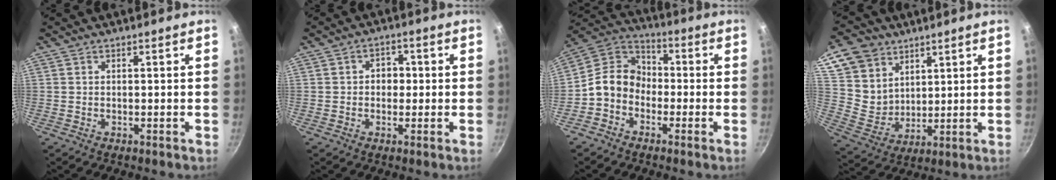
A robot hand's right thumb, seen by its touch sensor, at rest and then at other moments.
{"total": 3.8, "force": [0.1, 3.1, 2.2], "torque": [-0.007, 0.008, -0.002]}
{"total": 9.9, "force": [-2.8, 8.0, 5.1], "torque": [-0.054, 0.047, -0.081]}
{"total": 12.9, "force": [7.2, 9.7, 4.6], "torque": [-0.057, -0.025, 0.147]}